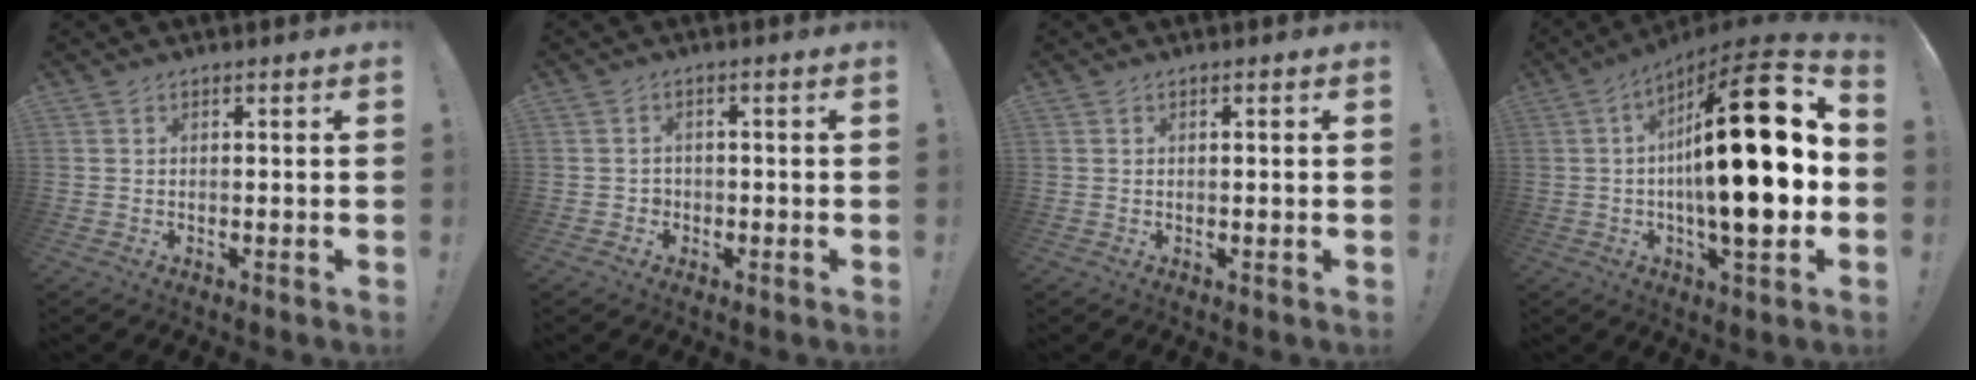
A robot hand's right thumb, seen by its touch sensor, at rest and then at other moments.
{"total": 1.9, "force": [-0.9, 1.7, 0.4], "torque": [-0.013, 0.005, -0.016]}
{"total": 0.6, "force": [0.0, -0.3, 0.5], "torque": [-0.008, -0.002, -0.002]}
{"total": 27.3, "force": [0.4, 6.2, 26.5], "torque": [-0.430, -0.014, -0.012]}